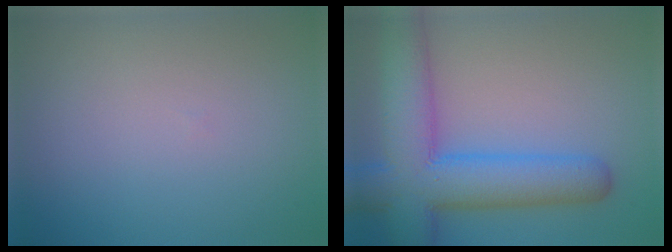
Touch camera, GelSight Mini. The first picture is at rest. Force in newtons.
{"total": 10.7, "press": 10.7, "slide": 0.5}